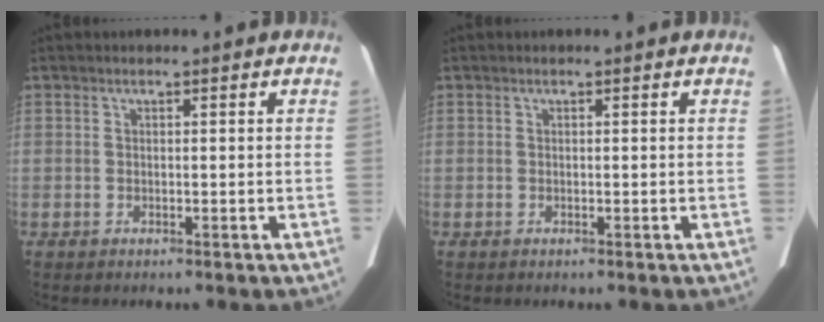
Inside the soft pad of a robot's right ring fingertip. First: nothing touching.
{"total": 0.0}